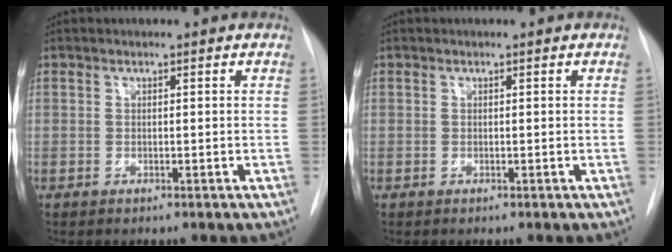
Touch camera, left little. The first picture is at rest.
{"total": 0.0}